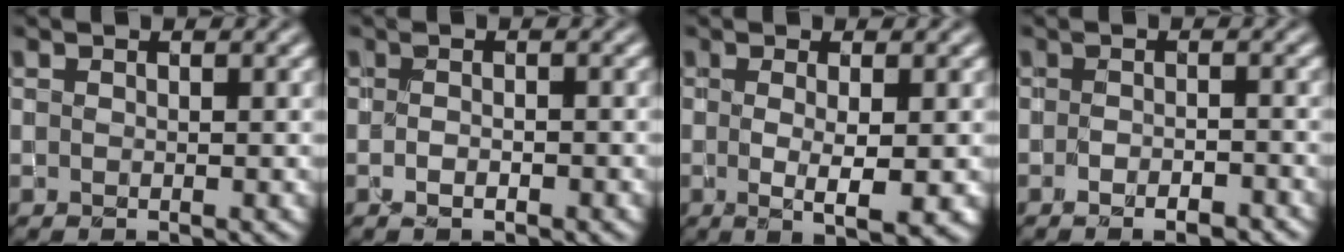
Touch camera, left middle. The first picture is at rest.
{"total": 1.2, "force": [-0.5, 0.5, 0.9], "torque": [-0.020, -0.002, -0.011]}
{"total": 3.3, "force": [-0.2, 0.5, 3.2], "torque": [-0.059, -0.008, 0.001]}
{"total": 2.4, "force": [-1.4, 1.0, 1.6], "torque": [-0.023, 0.002, -0.018]}